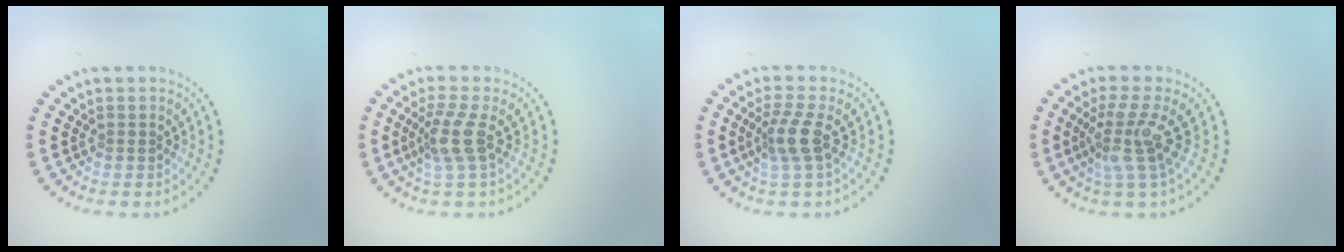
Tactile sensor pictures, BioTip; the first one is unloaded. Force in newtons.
{"total": 2.8, "press": 2.2, "slide": 1.8}
{"total": 2.7, "press": 2.1, "slide": 1.8}
{"total": 3.6, "press": 2.5, "slide": 2.6}